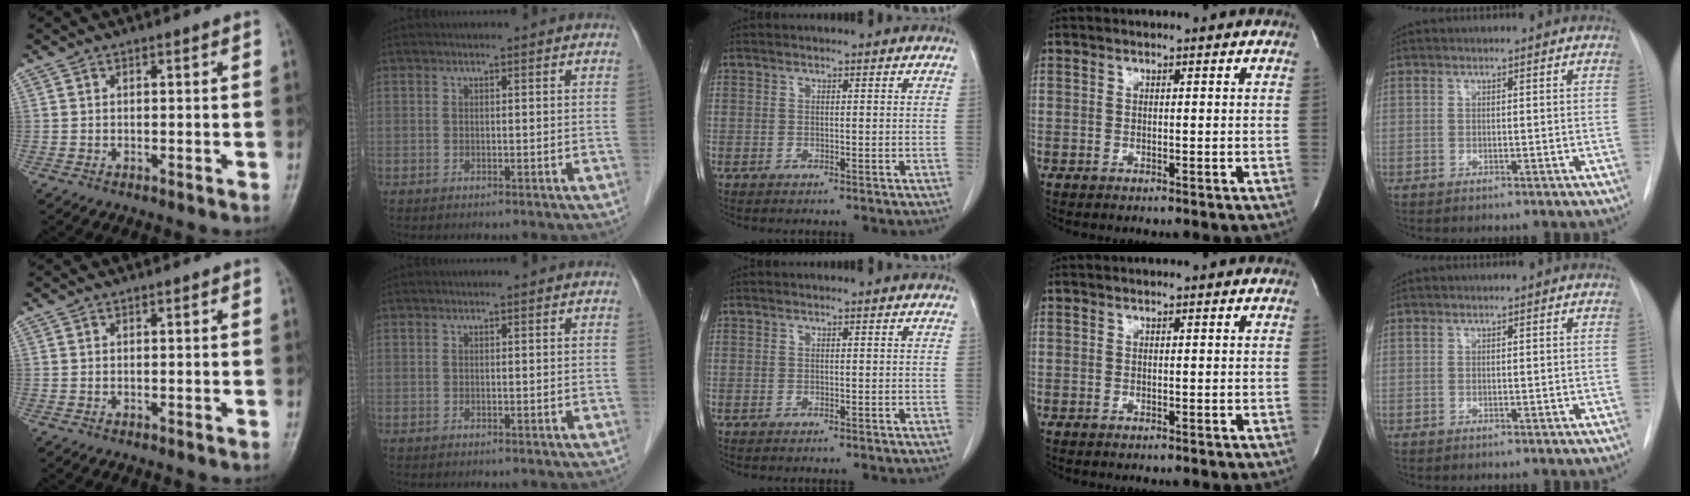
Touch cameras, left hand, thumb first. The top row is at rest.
{}